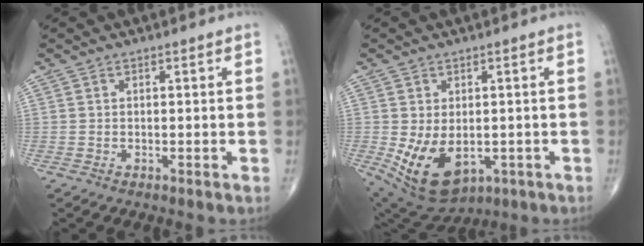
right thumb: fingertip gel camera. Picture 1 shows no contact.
{"total": 11.3, "force": [-2.3, 7.1, 8.6], "torque": [-0.138, -0.010, -0.013]}